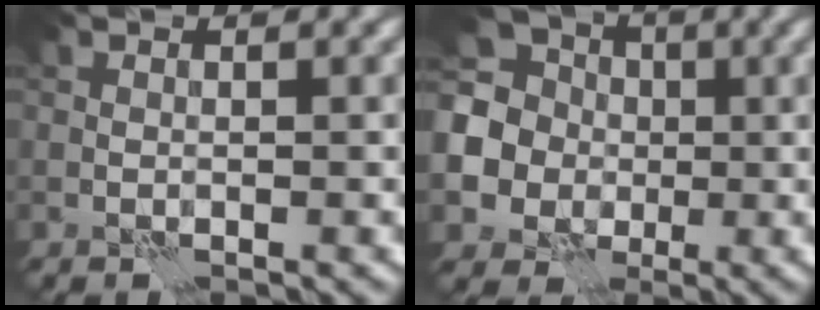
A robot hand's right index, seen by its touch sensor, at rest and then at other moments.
{"total": 10.4, "force": [-0.4, 9.8, 3.5], "torque": [-0.118, 0.009, -0.040]}